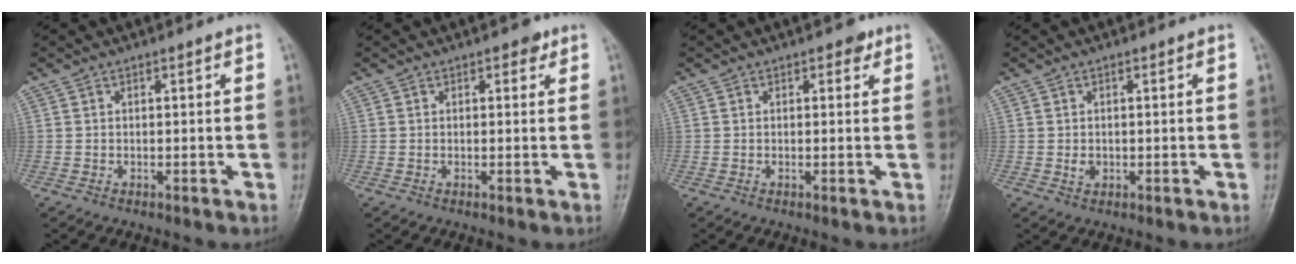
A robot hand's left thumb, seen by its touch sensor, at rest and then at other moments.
{"total": 1.3, "force": [0.8, 0.9, 0.7], "torque": [0.002, -0.002, 0.005]}
{"total": 1.5, "force": [0.8, 0.9, 0.7], "torque": [0.002, -0.002, 0.006]}
{"total": 1.7, "force": [-0.1, 1.4, 0.9], "torque": [-0.009, 0.001, 0.002]}